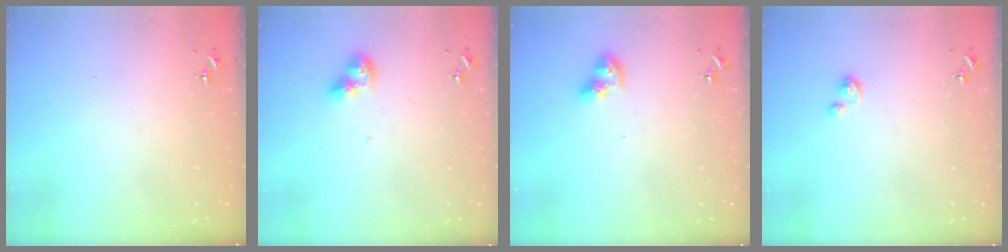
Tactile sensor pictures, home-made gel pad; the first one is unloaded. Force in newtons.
{"total": 9.0, "press": 9.0, "slide": 1.0}
{"total": 7.4, "press": 7.4, "slide": 0.7}
{"total": 2.2, "press": 2.2, "slide": 0.2}